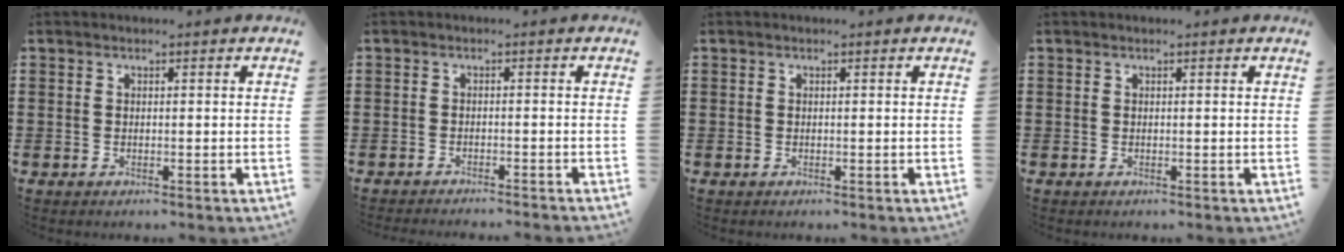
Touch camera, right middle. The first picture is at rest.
{"total": 1.4, "force": [-1.4, -0.2, 0.2], "torque": [-0.003, 0.004, -0.028]}
{"total": 0.0}
{"total": 0.0}